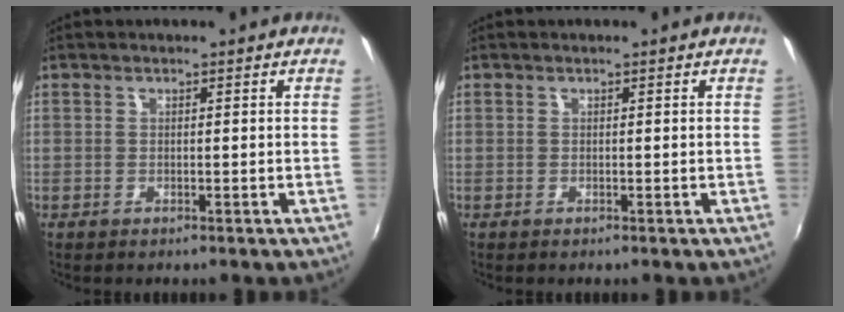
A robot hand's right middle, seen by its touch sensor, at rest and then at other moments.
{"total": 0.0}